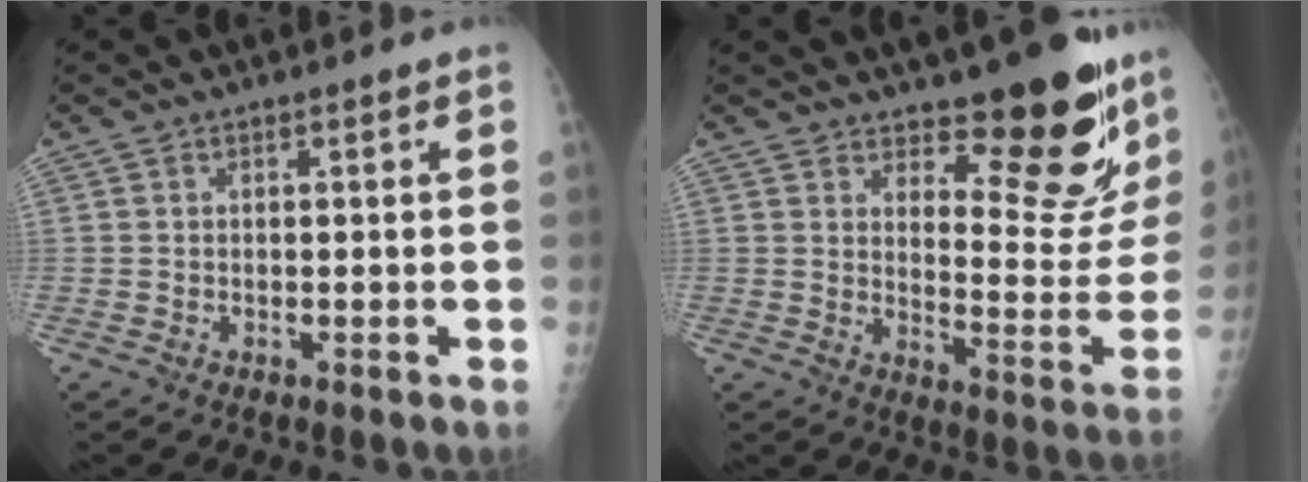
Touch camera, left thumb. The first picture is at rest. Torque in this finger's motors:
{"motor_torque": [0.09, 0.16, 0.05, -0.44, 0.17]}